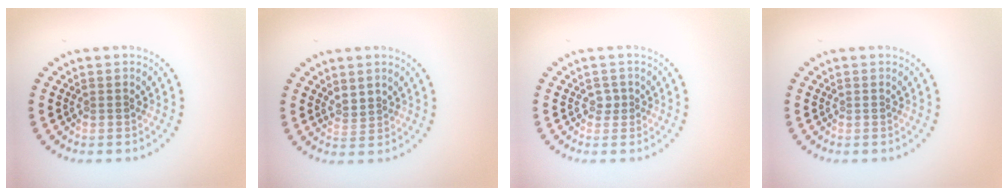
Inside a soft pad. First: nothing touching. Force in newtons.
{"total": 0.9, "press": 0.6, "slide": 0.6}
{"total": 1.0, "press": 0.7, "slide": 0.6}
{"total": 0.0}